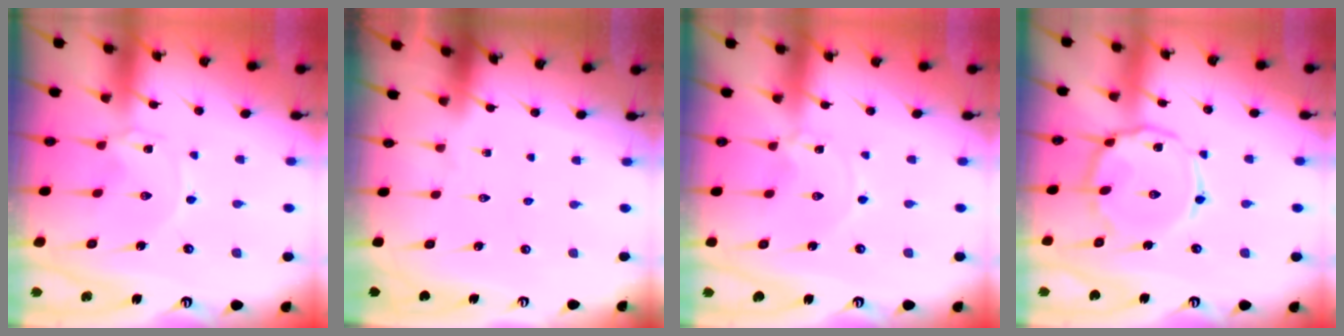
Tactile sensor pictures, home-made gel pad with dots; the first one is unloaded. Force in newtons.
{"total": 0.0}
{"total": 0.0}
{"total": 11.5, "press": 11.5, "slide": 0.8}